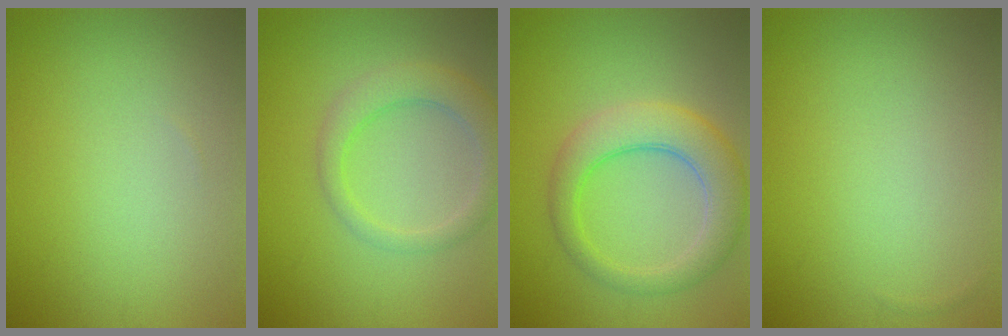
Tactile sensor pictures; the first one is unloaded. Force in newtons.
{"total": 3.5, "press": 3.5, "slide": 0.4}
{"total": 5.4, "press": 5.4, "slide": 0.3}
{"total": 0.0}